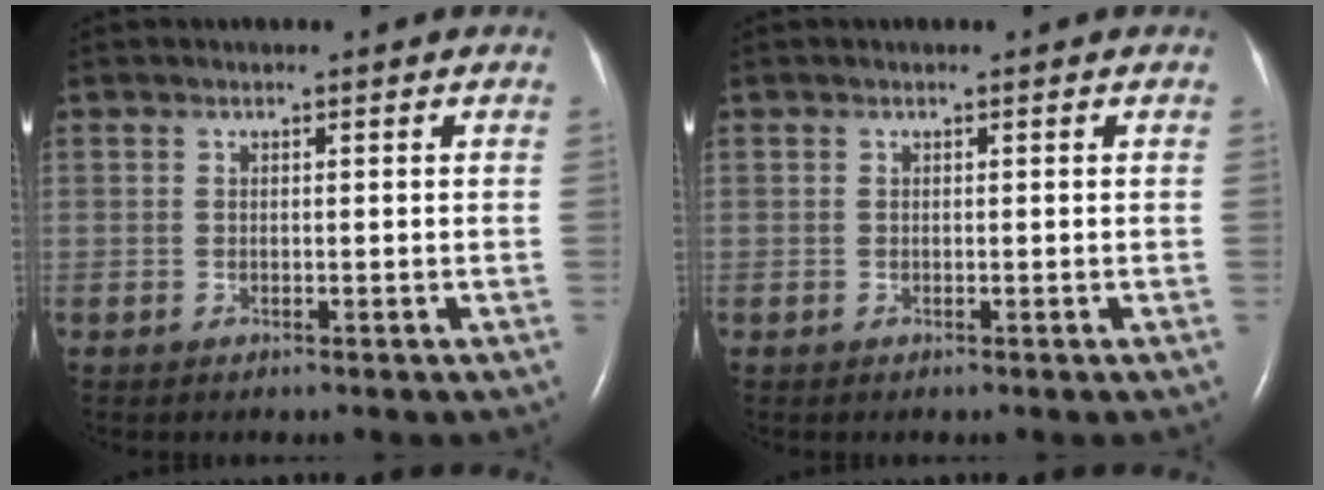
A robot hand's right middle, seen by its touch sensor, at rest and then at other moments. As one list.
[{"total": 0.0}]